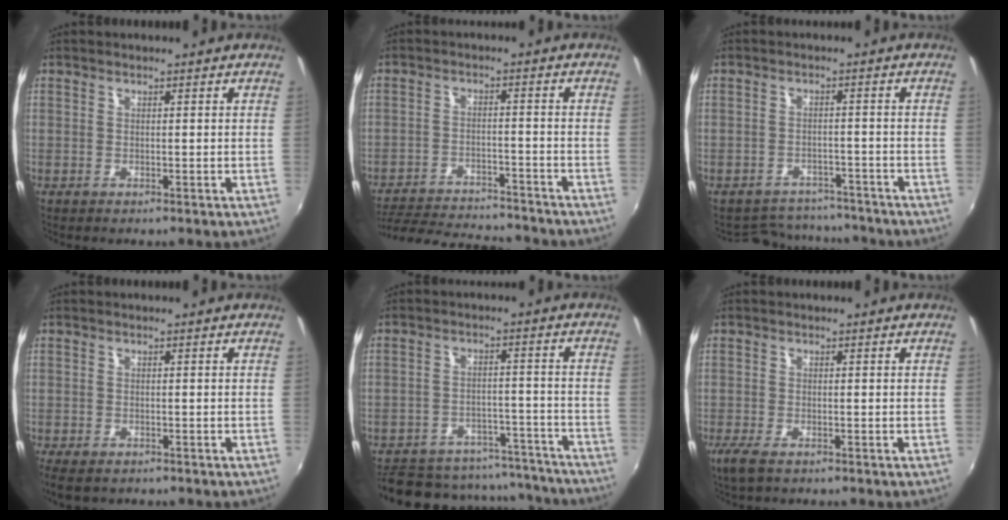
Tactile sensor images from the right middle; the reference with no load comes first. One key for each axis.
{"total": 17.6, "fx": -15.8, "fy": 3.8, "fz": 6.8, "tx": -0.152, "ty": -0.010, "tz": -0.227}
{"total": 9.3, "fx": -8.5, "fy": 3.4, "fz": 1.4, "tx": -0.044, "ty": 0.018, "tz": -0.112}
{"total": 4.2, "fx": -2.9, "fy": 1.6, "fz": 2.5, "tx": -0.056, "ty": -0.020, "tz": -0.046}
{"total": 22.1, "fx": -18.7, "fy": 9.0, "fz": 7.7, "tx": -0.170, "ty": 0.035, "tz": -0.223}
{"total": 3.2, "fx": -2.0, "fy": 0.8, "fz": 2.4, "tx": -0.055, "ty": -0.011, "tz": -0.037}